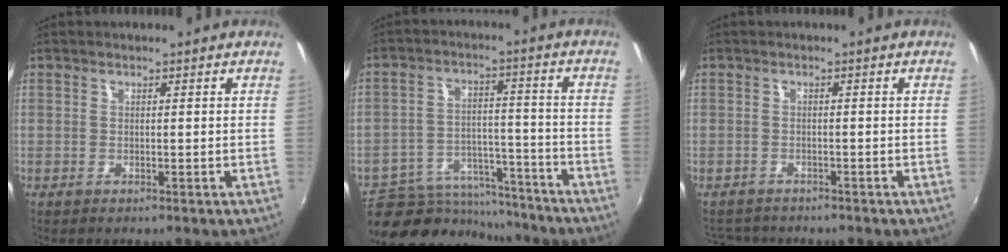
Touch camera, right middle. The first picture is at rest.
{"total": 13.4, "force": [-11.6, 6.2, 2.7], "torque": [-0.061, 0.027, -0.164]}
{"total": 4.2, "force": [-3.8, 1.6, 0.9], "torque": [-0.024, -0.010, -0.059]}